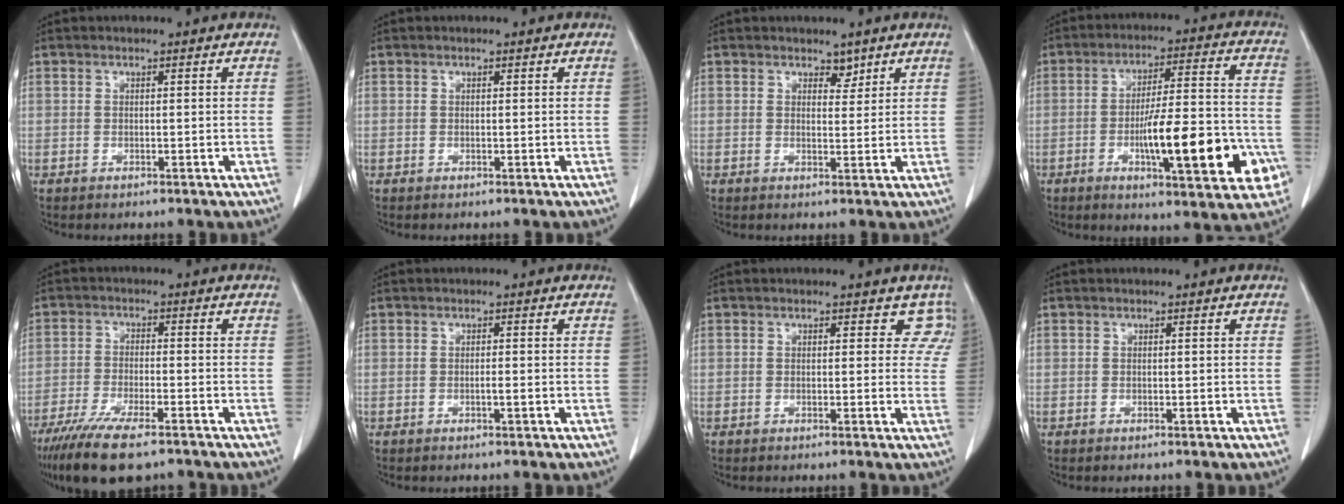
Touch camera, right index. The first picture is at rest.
{"total": 0.0}
{"total": 2.6, "force": [1.8, 1.5, 1.0], "torque": [-0.016, 0.000, 0.033]}
{"total": 18.7, "force": [-6.0, 4.1, 17.2], "torque": [-0.223, 0.020, -0.076]}
{"total": 12.4, "force": [-8.8, 3.2, 8.0], "torque": [-0.143, -0.028, -0.147]}
{"total": 1.2, "force": [-0.3, 0.3, 1.1], "torque": [-0.025, 0.000, -0.004]}
{"total": 4.4, "force": [2.2, 2.7, 2.7], "torque": [-0.015, 0.011, 0.019]}
{"total": 0.0}